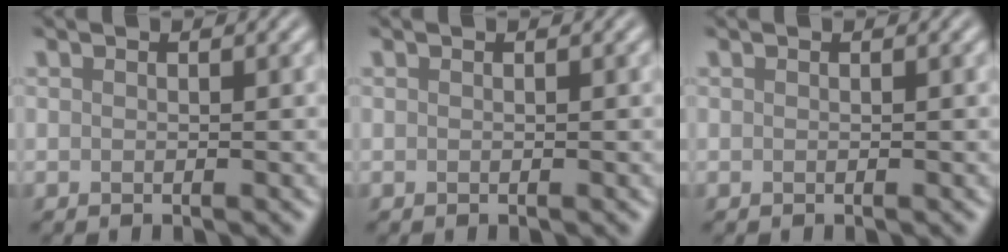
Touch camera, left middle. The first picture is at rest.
{"total": 0.0}
{"total": 0.0}